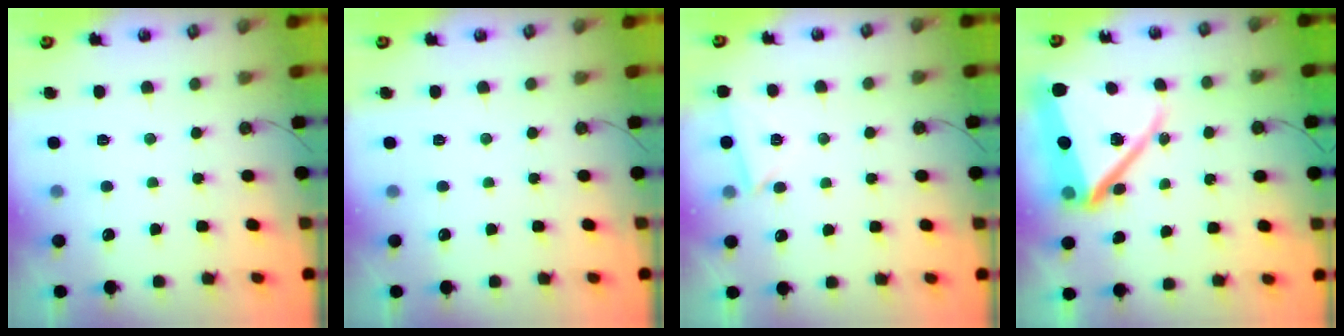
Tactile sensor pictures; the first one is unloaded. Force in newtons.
{"total": 0.0}
{"total": 3.8, "press": 3.7, "slide": 0.9}
{"total": 20.4, "press": 20.3, "slide": 1.5}